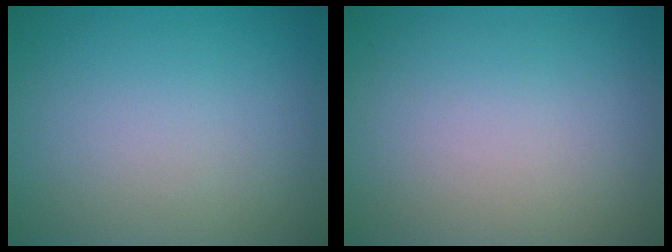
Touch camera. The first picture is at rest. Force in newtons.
{"total": 0.0}